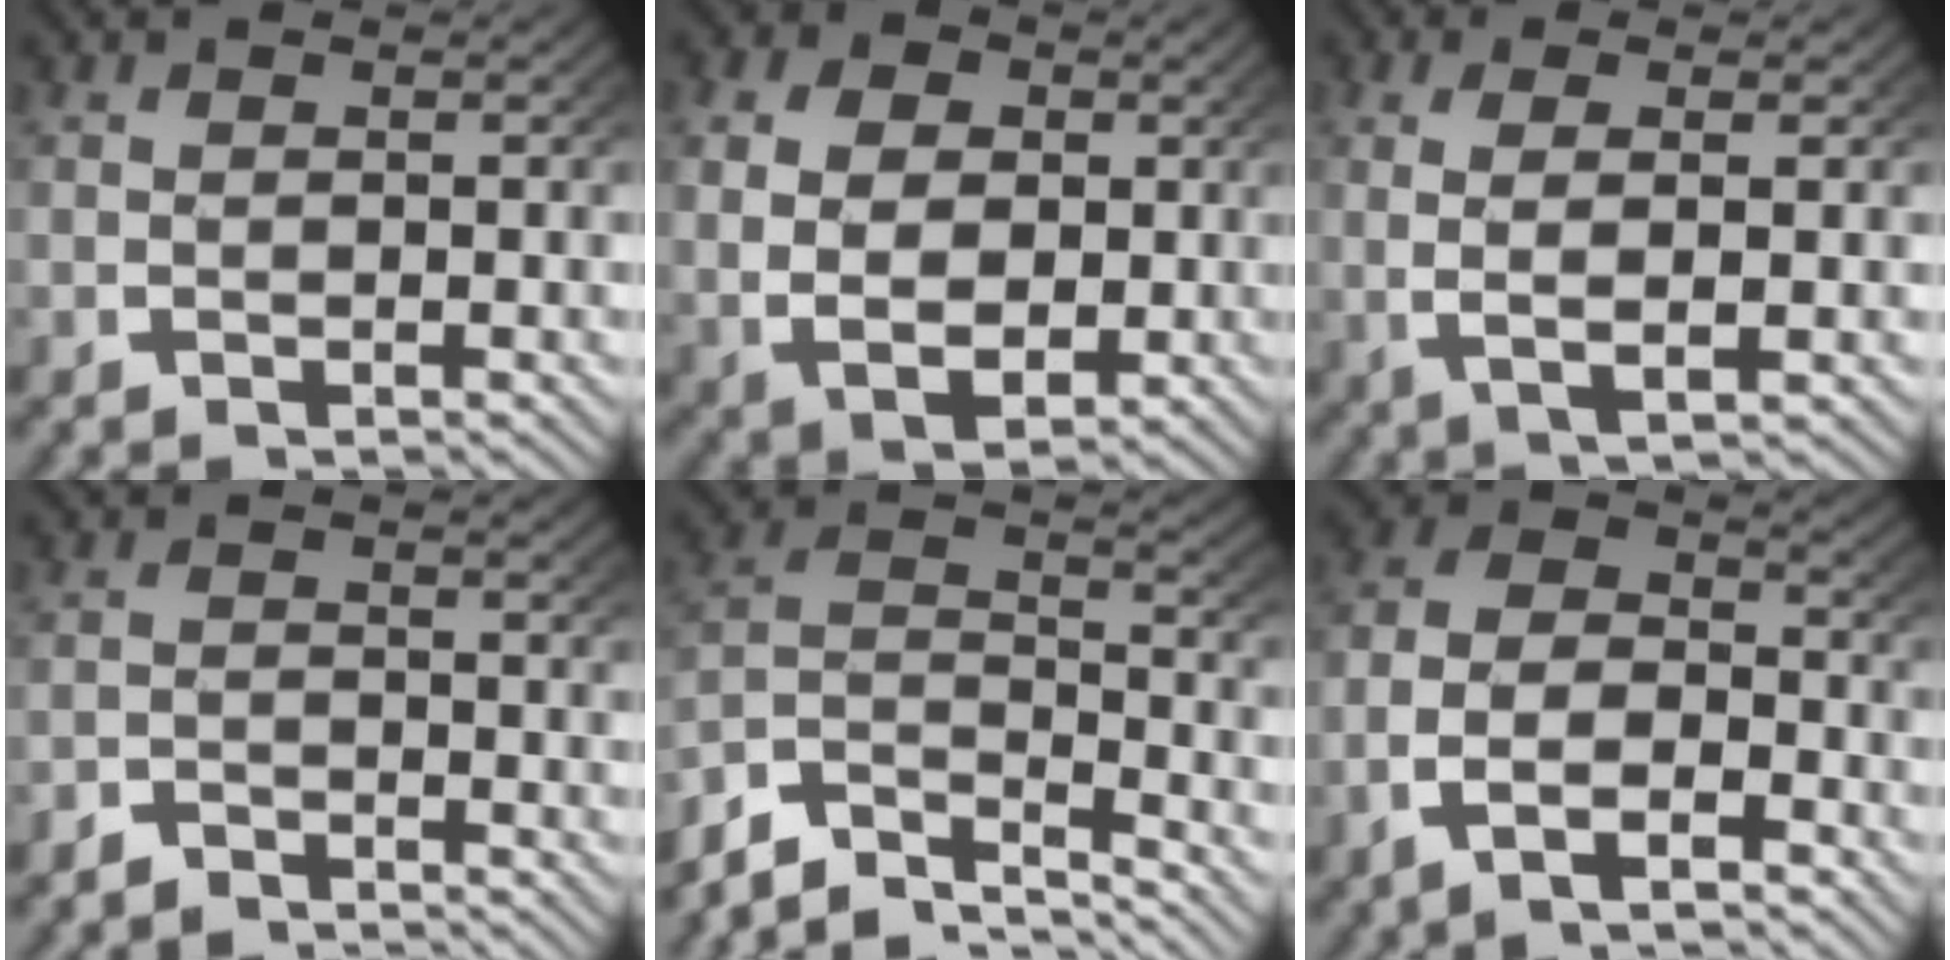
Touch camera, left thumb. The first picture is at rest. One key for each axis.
{"total": 8.1, "fx": -0.2, "fy": 6.0, "fz": 5.5, "tx": -0.104, "ty": -0.030, "tz": 0.012}
{"total": 4.8, "fx": 0.2, "fy": 1.5, "fz": 4.5, "tx": -0.092, "ty": -0.004, "tz": 0.012}
{"total": 2.5, "fx": -2.4, "fy": 0.4, "fz": 0.0, "tx": 0.000, "ty": -0.007, "tz": -0.048}
{"total": 11.3, "fx": -5.1, "fy": 7.7, "fz": 6.5, "tx": -0.151, "ty": -0.041, "tz": -0.083}
{"total": 8.2, "fx": -2.4, "fy": 5.6, "fz": 5.5, "tx": -0.111, "ty": -0.020, "tz": -0.048}